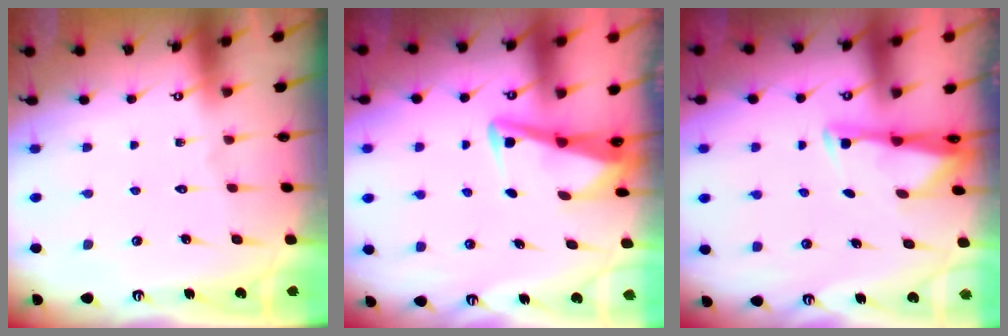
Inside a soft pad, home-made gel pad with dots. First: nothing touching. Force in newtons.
{"total": 3.8, "press": 3.7, "slide": 0.4}
{"total": 2.9, "press": 2.9, "slide": 0.4}